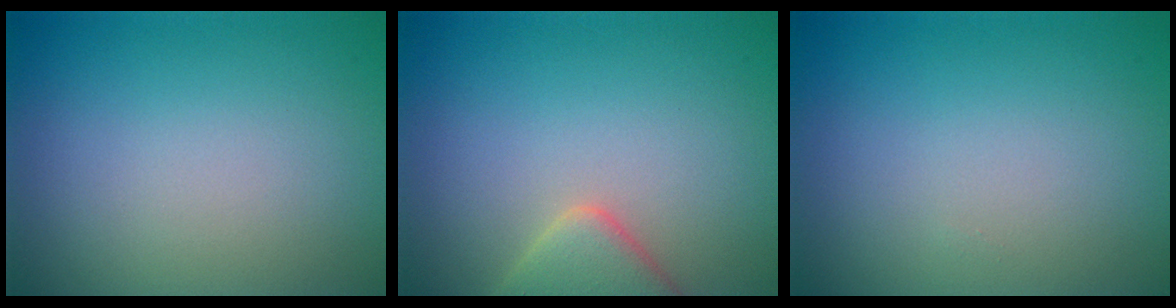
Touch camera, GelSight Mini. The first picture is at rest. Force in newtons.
{"total": 3.8, "press": 3.7, "slide": 0.3}
{"total": 0.0}